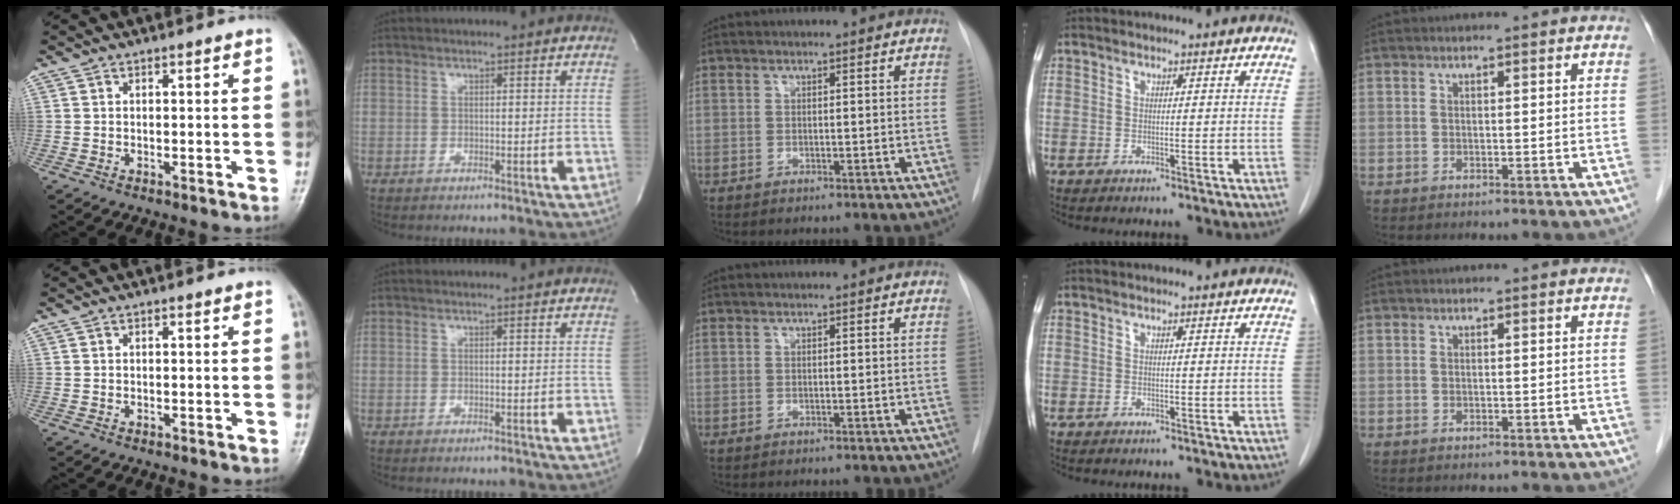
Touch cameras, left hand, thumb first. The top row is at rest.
{}